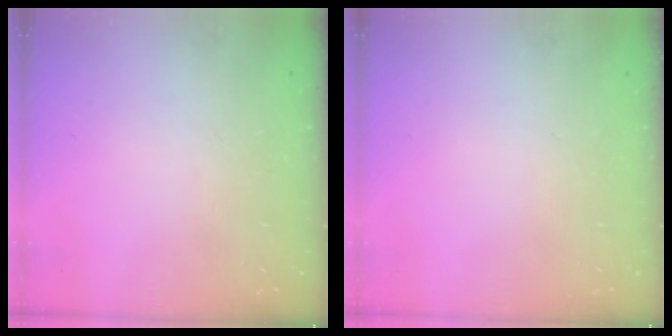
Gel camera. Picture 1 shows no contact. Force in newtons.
{"total": 0.0}